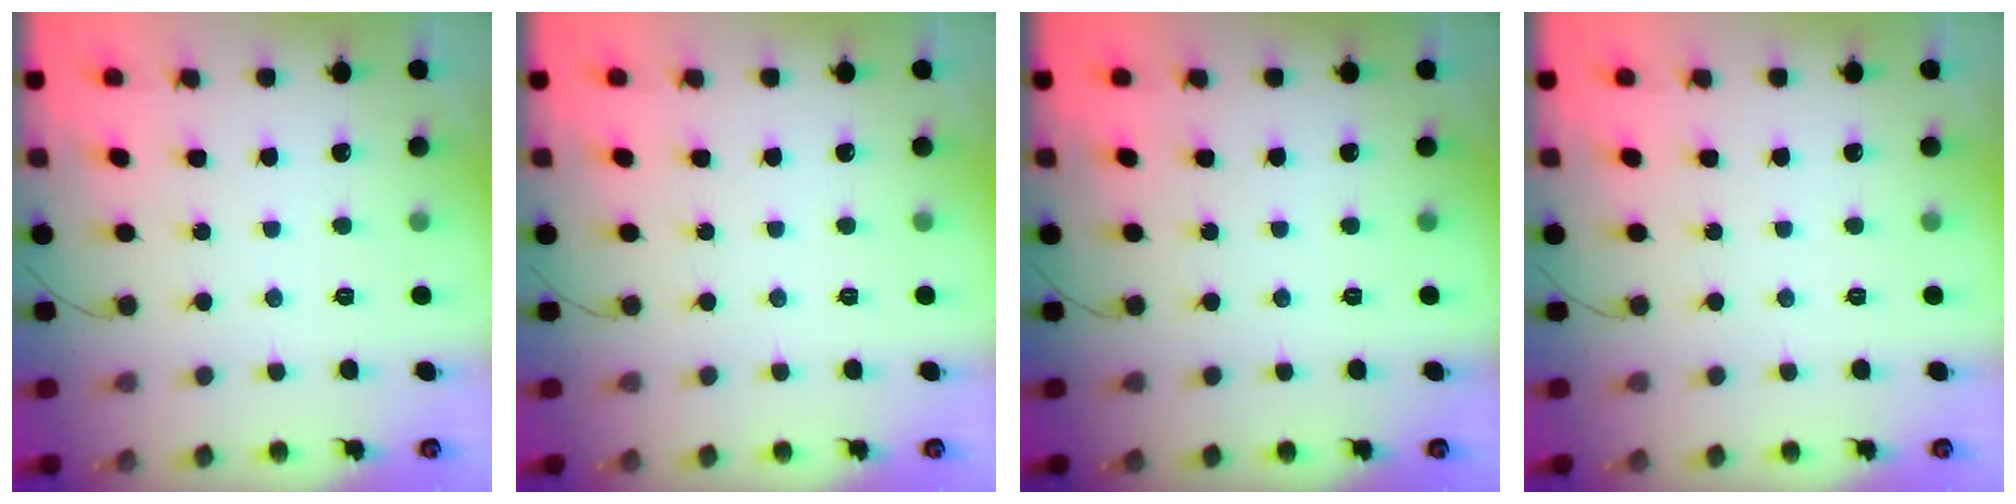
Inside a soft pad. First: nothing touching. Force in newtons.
{"total": 0.0}
{"total": 0.0}
{"total": 0.0}